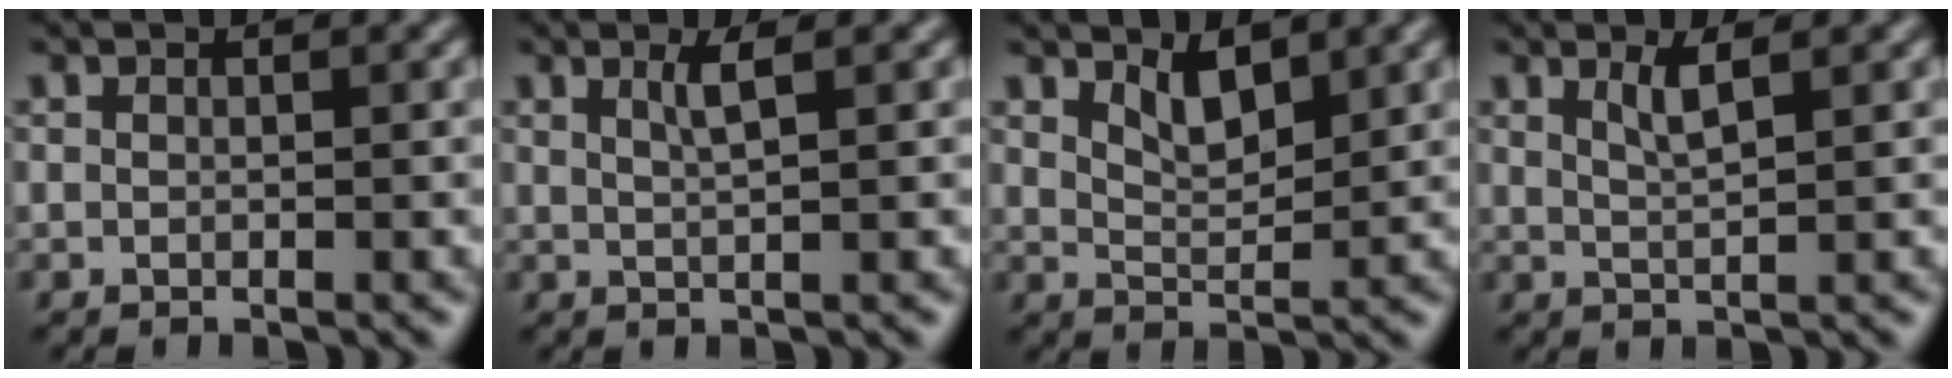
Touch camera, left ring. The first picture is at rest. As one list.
[{"total": 1.9, "force": [0.9, 0.5, 1.7], "torque": [-0.026, 0.001, 0.012]}, {"total": 2.7, "force": [1.8, 0.9, 1.8], "torque": [-0.033, -0.008, 0.035]}, {"total": 2.1, "force": [1.1, 0.5, 1.8], "torque": [-0.029, -0.001, 0.018]}]